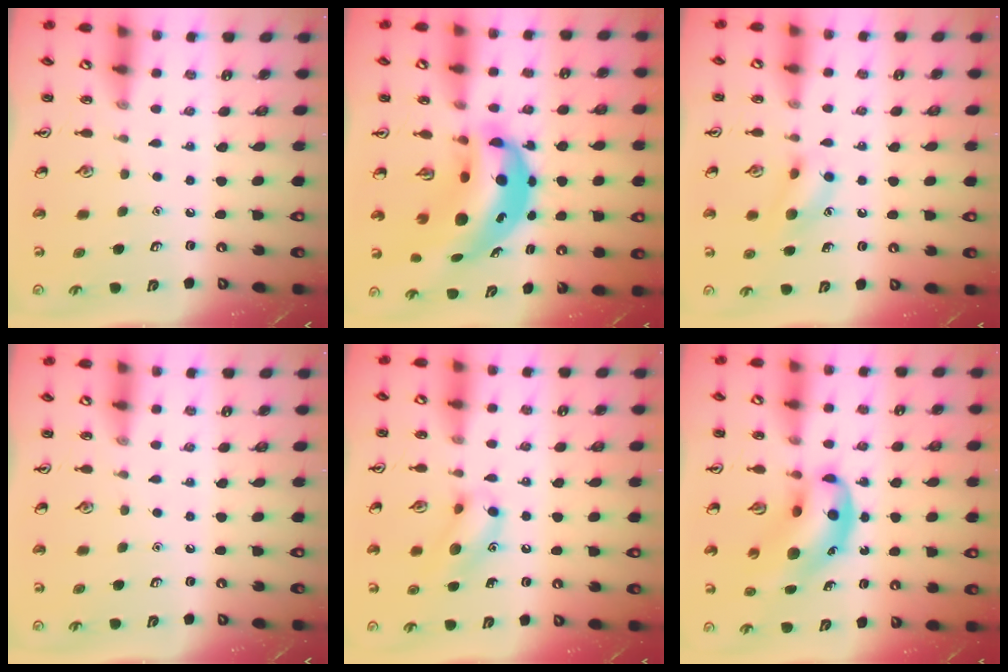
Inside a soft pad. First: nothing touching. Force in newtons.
{"total": 13.4, "press": 12.9, "slide": 3.9}
{"total": 9.8, "press": 9.7, "slide": 1.4}
{"total": 0.0}
{"total": 9.8, "press": 9.7, "slide": 1.2}
{"total": 12.6, "press": 12.1, "slide": 3.3}